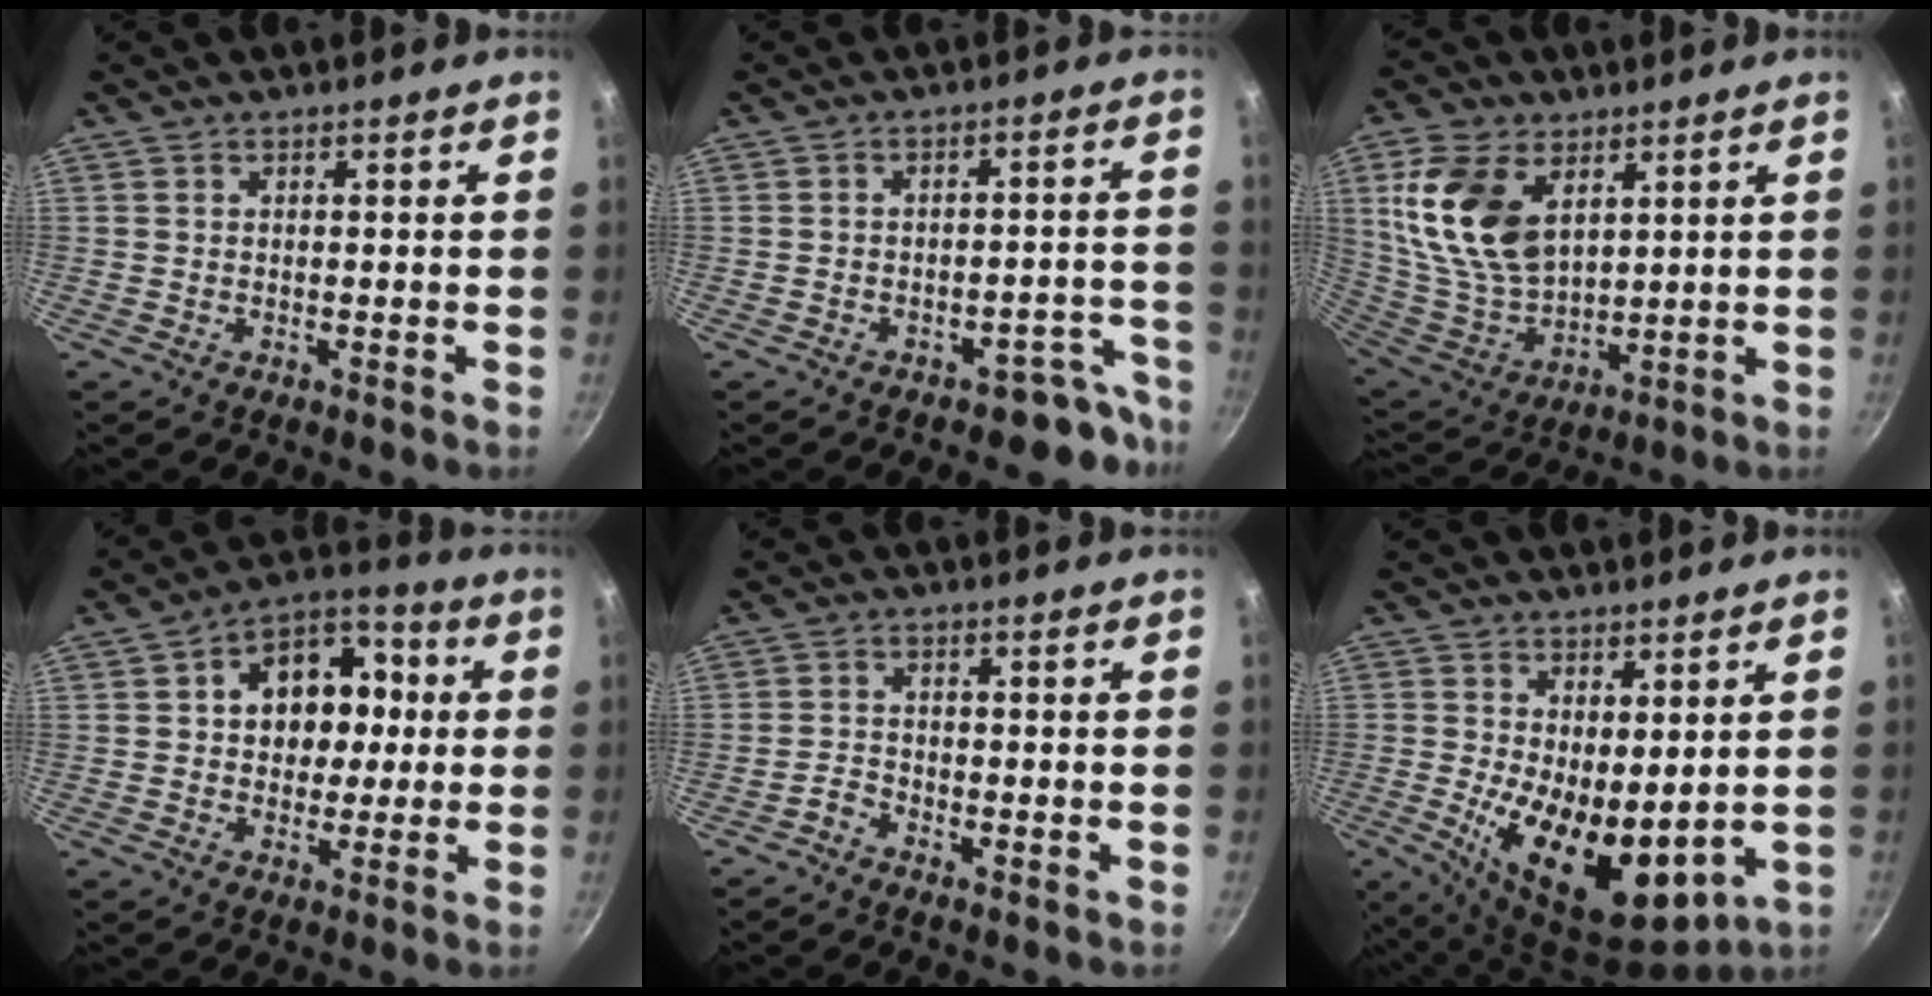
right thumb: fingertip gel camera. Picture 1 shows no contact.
{"total": 6.5, "force": [-5.3, 3.3, 1.8], "torque": [0.038, 0.070, -0.056]}
{"total": 17.2, "force": [6.1, 10.7, 12.1], "torque": [-0.220, -0.028, 0.131]}
{"total": 14.2, "force": [1.9, 10.8, 9.0], "torque": [-0.088, 0.026, 0.019]}
{"total": 1.9, "force": [-1.4, 0.9, 0.8], "torque": [-0.022, 0.014, -0.033]}
{"total": 13.5, "force": [0.0, 6.9, 11.6], "torque": [-0.171, -0.034, 0.018]}